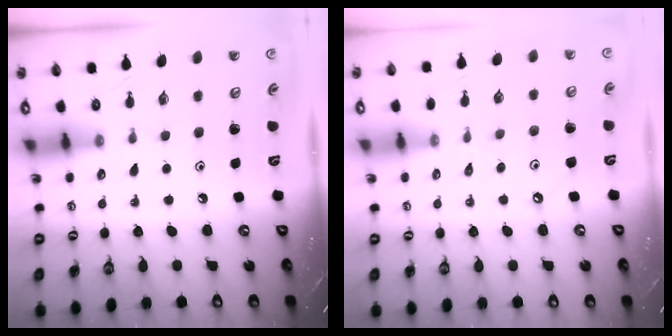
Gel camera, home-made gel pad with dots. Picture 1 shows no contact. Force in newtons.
{"total": 2.5, "press": 2.5, "slide": 0.4}